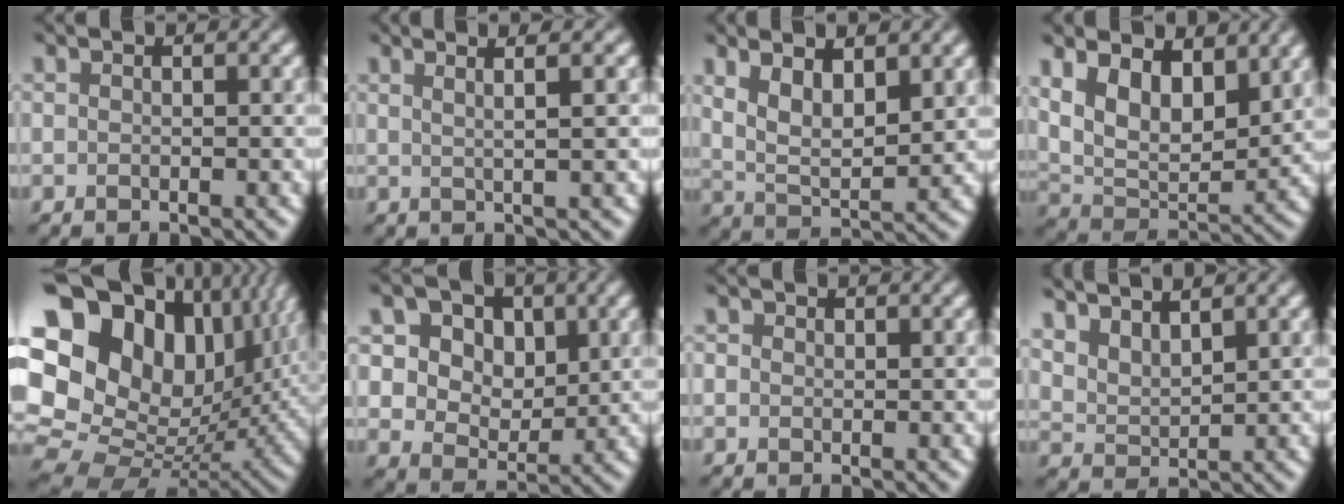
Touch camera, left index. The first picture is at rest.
{"total": 4.1, "force": [2.2, 1.3, 3.2], "torque": [-0.030, 0.020, -0.003]}
{"total": 5.7, "force": [2.4, 2.1, 4.7], "torque": [-0.094, -0.010, 0.048]}
{"total": 8.2, "force": [4.0, 4.4, 5.6], "torque": [-0.105, -0.009, 0.066]}
{"total": 22.0, "force": [6.5, 15.7, 14.0], "torque": [-0.306, 0.039, 0.130]}
{"total": 9.1, "force": [4.0, 6.3, 5.2], "torque": [-0.090, 0.007, 0.054]}
{"total": 0.7, "force": [0.3, 0.6, 0.3], "torque": [-0.005, 0.000, 0.002]}
{"total": 4.0, "force": [3.3, 1.3, 1.9], "torque": [-0.042, 0.008, 0.057]}